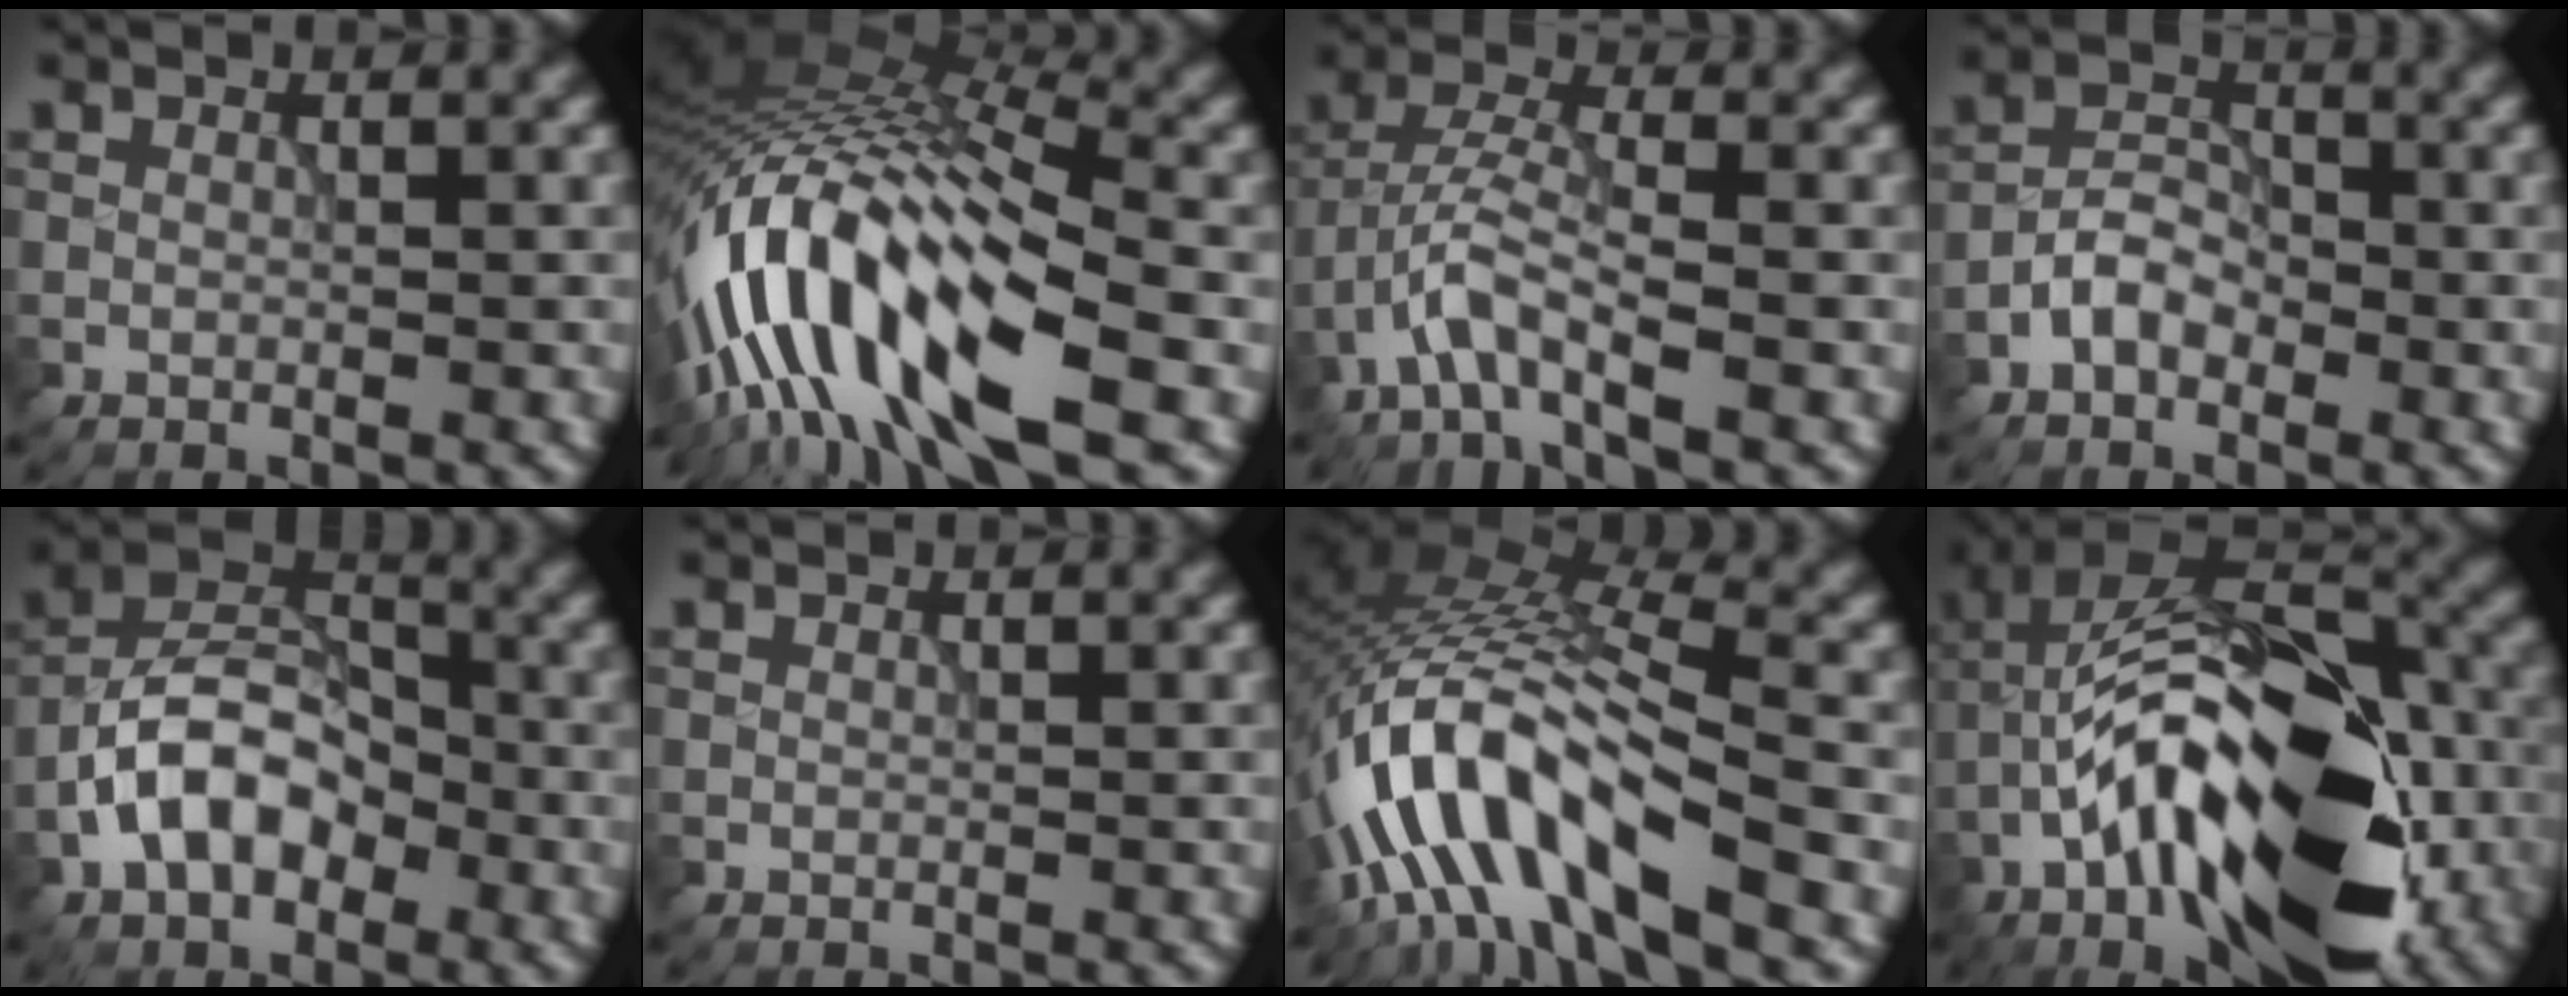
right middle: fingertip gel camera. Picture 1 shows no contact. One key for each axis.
{"total": 14.7, "fx": -4.7, "fy": 4.8, "fz": 13.0, "tx": -0.247, "ty": 0.020, "tz": -0.079}
{"total": 4.4, "fx": -2.5, "fy": 1.1, "fz": 3.5, "tx": -0.069, "ty": 0.014, "tz": -0.054}
{"total": 3.1, "fx": -1.8, "fy": 1.9, "fz": 1.8, "tx": -0.028, "ty": 0.011, "tz": -0.039}
{"total": 7.4, "fx": -3.3, "fy": 4.5, "fz": 4.9, "tx": -0.085, "ty": 0.014, "tz": -0.069}
{"total": 0.0}
{"total": 10.2, "fx": -6.0, "fy": 2.9, "fz": 7.7, "tx": -0.128, "ty": 0.012, "tz": -0.116}
{"total": 16.0, "fx": -4.7, "fy": 7.7, "fz": 13.3, "tx": -0.208, "ty": 0.019, "tz": -0.081}